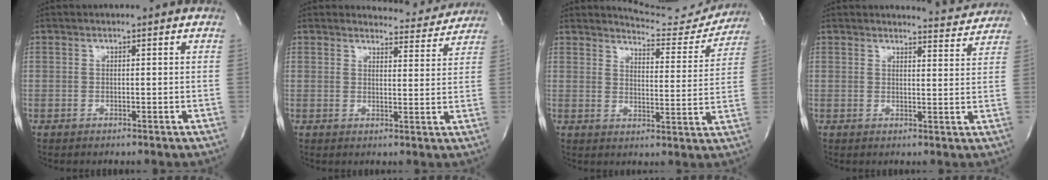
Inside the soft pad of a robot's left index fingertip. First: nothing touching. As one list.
[{"total": 5.7, "force": [5.6, 0.8, -0.9], "torque": [0.011, -0.013, 0.061]}, {"total": 10.4, "force": [10.4, 1.3, 0.1], "torque": [0.006, -0.035, 0.123]}, {"total": 4.5, "force": [4.4, 0.0, -0.7], "torque": [0.000, -0.019, 0.047]}]